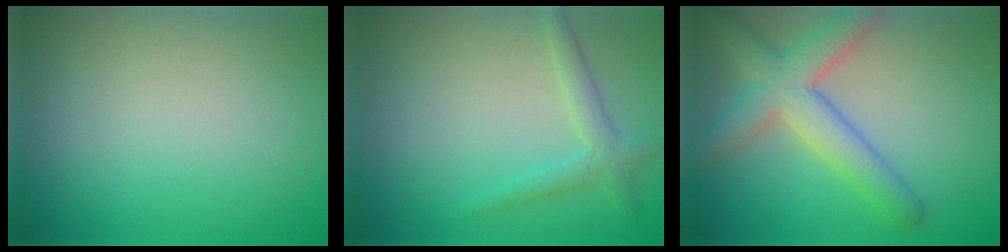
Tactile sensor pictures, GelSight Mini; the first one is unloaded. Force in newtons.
{"total": 2.0, "press": 2.0, "slide": 0.1}
{"total": 5.6, "press": 5.6, "slide": 0.3}